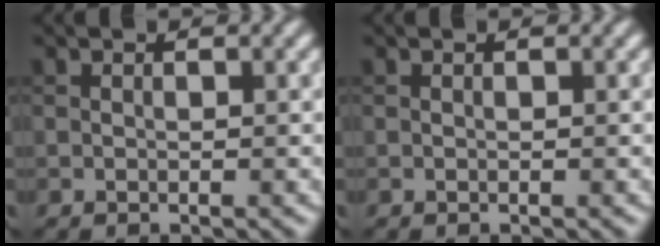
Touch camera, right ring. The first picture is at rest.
{"total": 0.0}